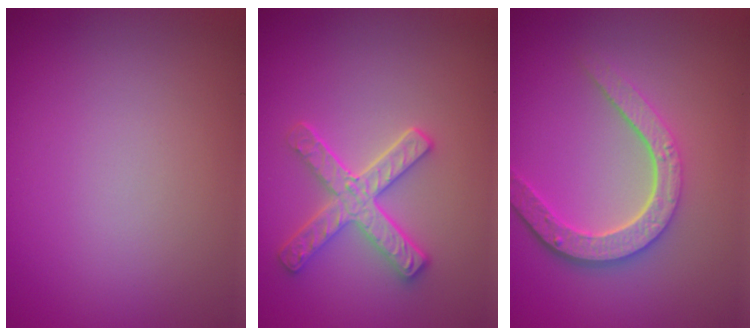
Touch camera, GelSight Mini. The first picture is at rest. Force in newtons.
{"total": 3.7, "press": 3.2, "slide": 1.8}
{"total": 4.7, "press": 3.5, "slide": 3.0}